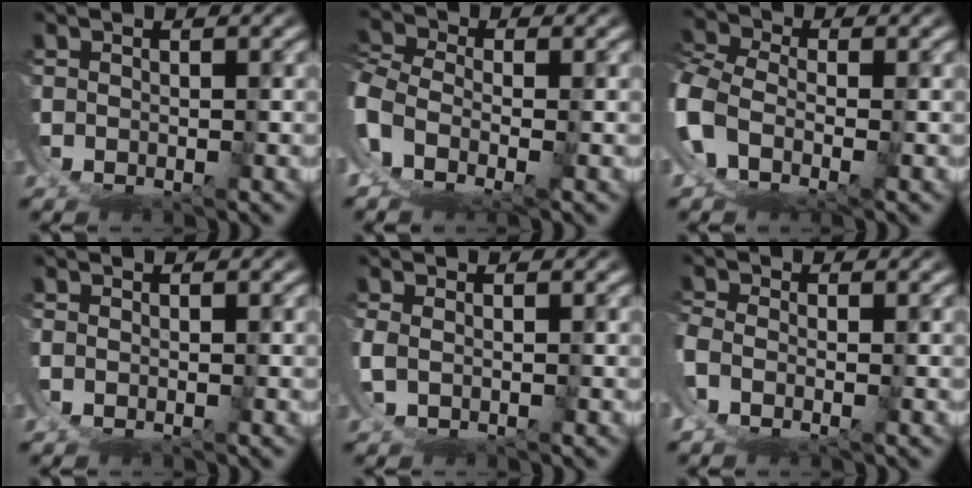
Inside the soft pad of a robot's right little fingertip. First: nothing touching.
{"total": 3.3, "force": [-0.6, 2.2, 2.4], "torque": [-0.085, -0.024, -0.003]}
{"total": 4.5, "force": [-1.1, 3.6, 2.6], "torque": [-0.094, -0.025, -0.012]}
{"total": 0.5, "force": [-0.1, 0.4, 0.3], "torque": [-0.007, -0.004, -0.001]}
{"total": 0.8, "force": [0.8, 0.0, 0.2], "torque": [-0.019, -0.003, 0.015]}
{"total": 2.2, "force": [-0.9, 1.2, 1.5], "torque": [-0.052, -0.017, -0.007]}